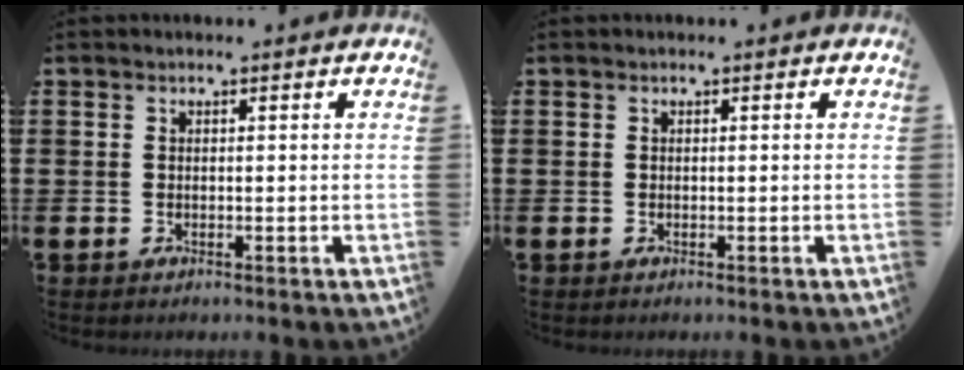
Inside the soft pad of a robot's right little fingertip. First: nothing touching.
{"total": 0.0}